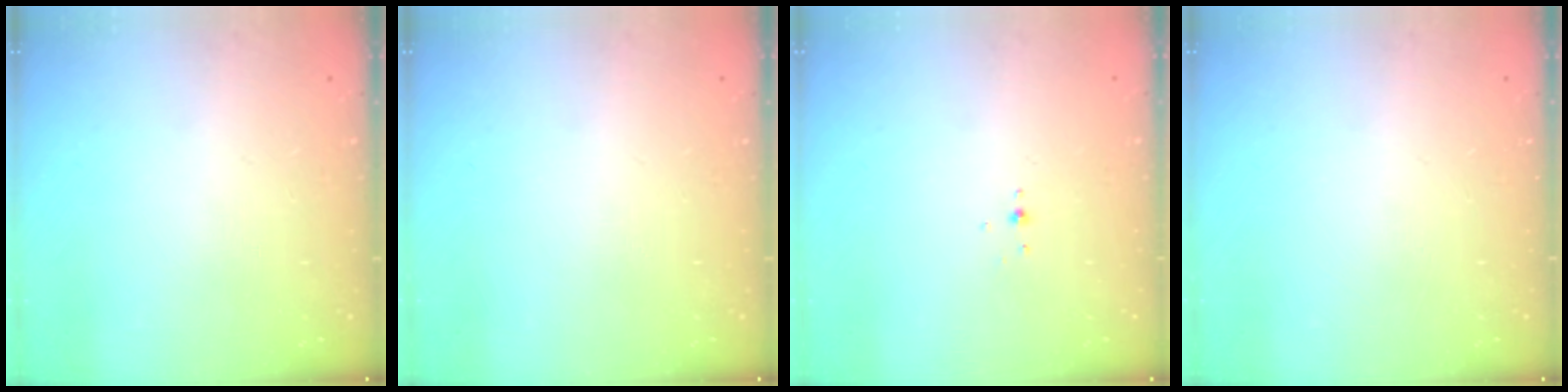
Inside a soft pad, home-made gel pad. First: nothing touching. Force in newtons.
{"total": 0.0}
{"total": 3.0, "press": 2.9, "slide": 0.8}
{"total": 0.0}